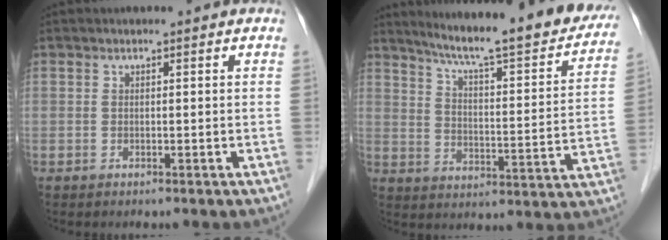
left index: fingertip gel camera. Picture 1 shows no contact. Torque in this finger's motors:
{"motor_torque": [1.05, -0.76, 0.47, 0.13]}